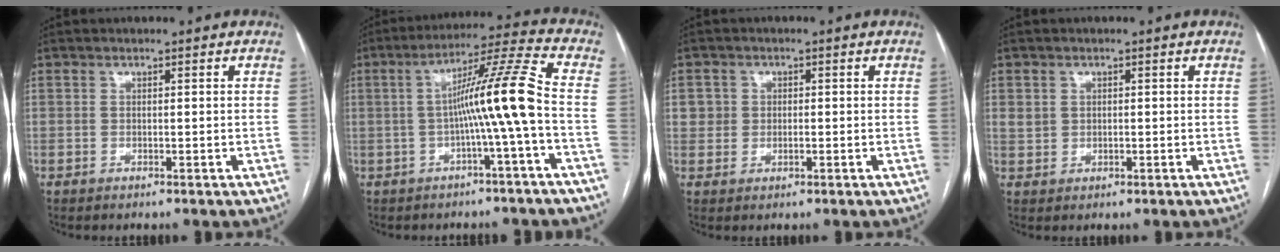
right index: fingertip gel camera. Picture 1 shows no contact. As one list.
[{"total": 10.3, "force": [-1.6, -2.0, 9.9], "torque": [-0.162, 0.019, -0.028]}, {"total": 2.7, "force": [0.3, 2.6, 0.6], "torque": [-0.003, 0.008, 0.007]}, {"total": 2.3, "force": [0.5, 2.0, 0.9], "torque": [-0.020, 0.008, 0.016]}]